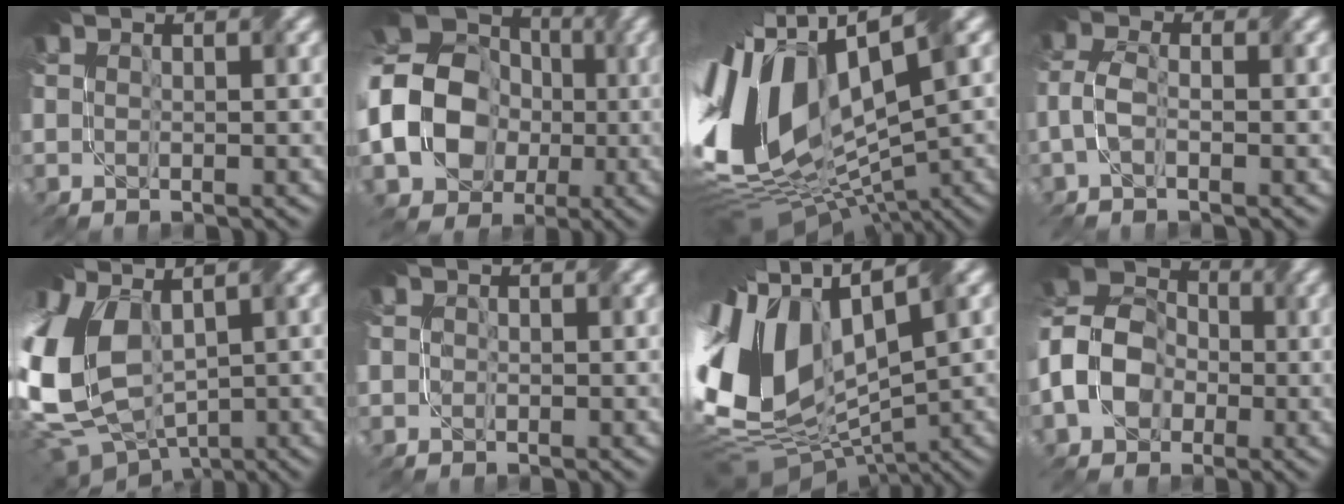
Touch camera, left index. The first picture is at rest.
{"total": 15.6, "force": [-2.6, 12.9, 8.4], "torque": [-0.169, -0.012, -0.081]}
{"total": 15.4, "force": [0.7, 7.9, 13.2], "torque": [-0.284, 0.007, 0.013]}
{"total": 2.2, "force": [-1.0, 1.0, 1.7], "torque": [-0.043, 0.005, -0.028]}
{"total": 11.4, "force": [-0.2, 7.8, 8.3], "torque": [-0.208, -0.018, 0.011]}
{"total": 0.6, "force": [-0.1, 0.6, 0.0], "torque": [0.003, -0.003, -0.005]}
{"total": 14.4, "force": [0.7, 8.5, 11.6], "torque": [-0.260, 0.022, 0.013]}
{"total": 8.0, "force": [-2.4, 6.2, 4.6], "torque": [-0.099, 0.005, -0.061]}